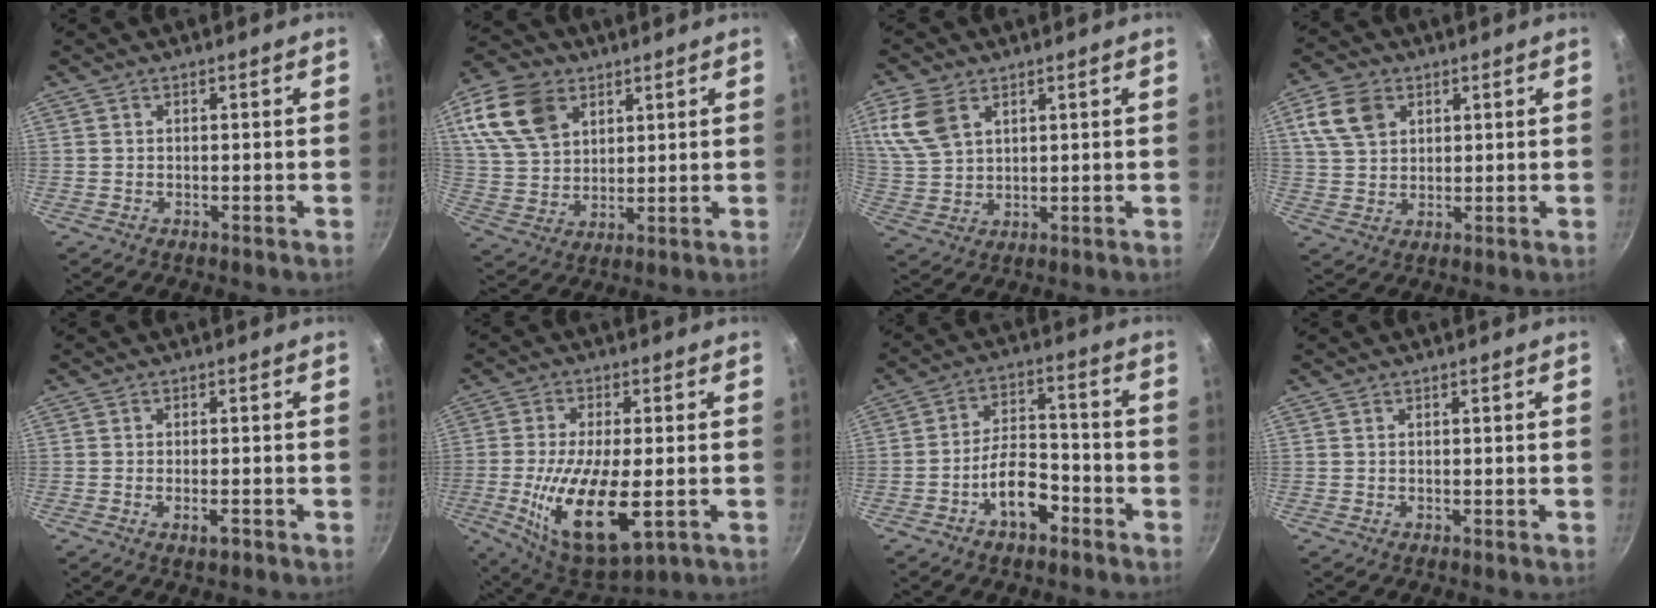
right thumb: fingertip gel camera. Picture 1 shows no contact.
{"total": 15.0, "force": [6.7, 10.3, 8.6], "torque": [-0.147, -0.009, 0.132]}
{"total": 9.3, "force": [4.2, 5.9, 5.9], "torque": [-0.116, -0.009, 0.092]}
{"total": 9.2, "force": [3.7, 6.6, 5.2], "torque": [-0.083, 0.003, 0.071]}
{"total": 2.4, "force": [-1.1, 0.9, 1.9], "torque": [-0.033, 0.004, -0.021]}
{"total": 17.9, "force": [-3.8, 7.3, 15.9], "torque": [-0.291, -0.006, -0.060]}
{"total": 9.3, "force": [-4.8, 4.7, 6.4], "torque": [-0.088, 0.047, -0.083]}
{"total": 0.0}